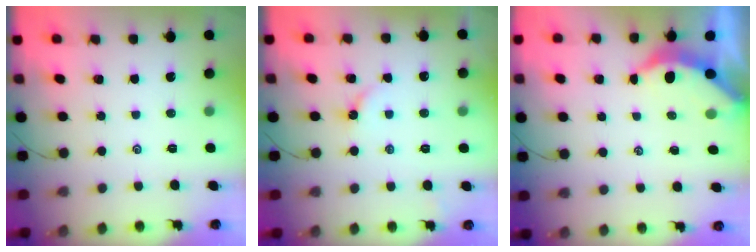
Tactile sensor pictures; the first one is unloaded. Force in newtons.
{"total": 3.2, "press": 3.1, "slide": 0.5}
{"total": 3.7, "press": 3.6, "slide": 0.4}